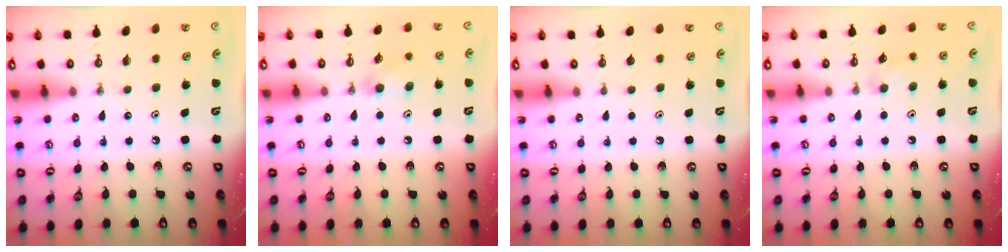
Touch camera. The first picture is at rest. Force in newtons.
{"total": 7.8, "press": 7.4, "slide": 2.3}
{"total": 0.0}
{"total": 7.2, "press": 6.3, "slide": 3.6}